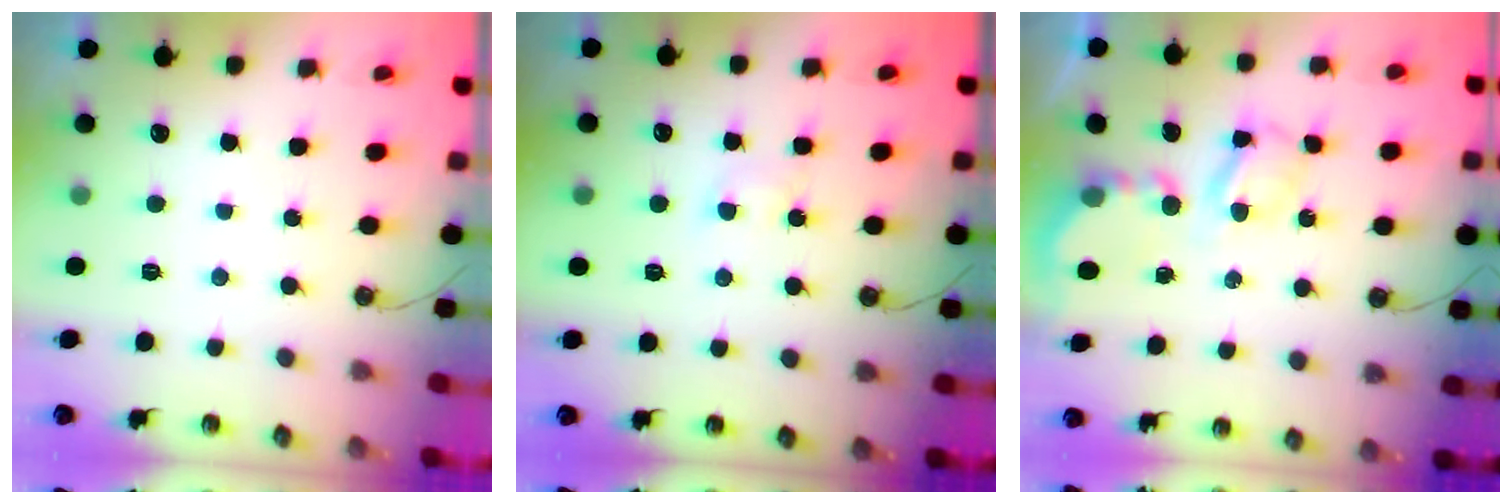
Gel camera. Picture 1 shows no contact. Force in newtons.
{"total": 4.1, "press": 4.0, "slide": 0.6}
{"total": 5.8, "press": 5.7, "slide": 0.5}